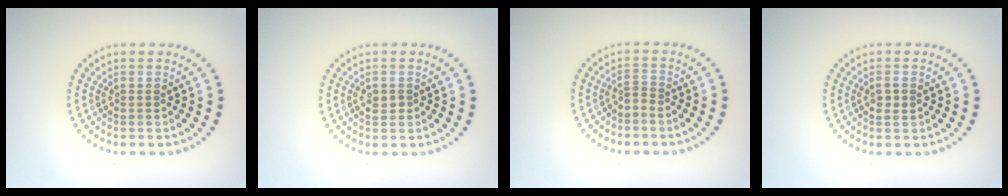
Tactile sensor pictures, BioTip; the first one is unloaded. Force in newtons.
{"total": 1.2, "press": 1.1, "slide": 0.3}
{"total": 0.6, "press": 0.1, "slide": 0.6}
{"total": 1.1, "press": 1.1, "slide": 0.2}